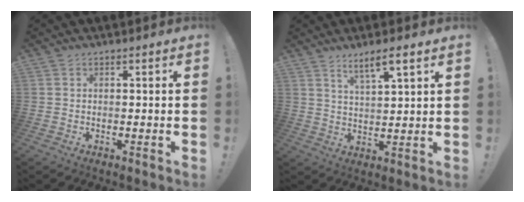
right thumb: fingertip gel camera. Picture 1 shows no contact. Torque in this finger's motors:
{"motor_torque": [0.12, 0.18, 0.13, 0.61, 0.01]}